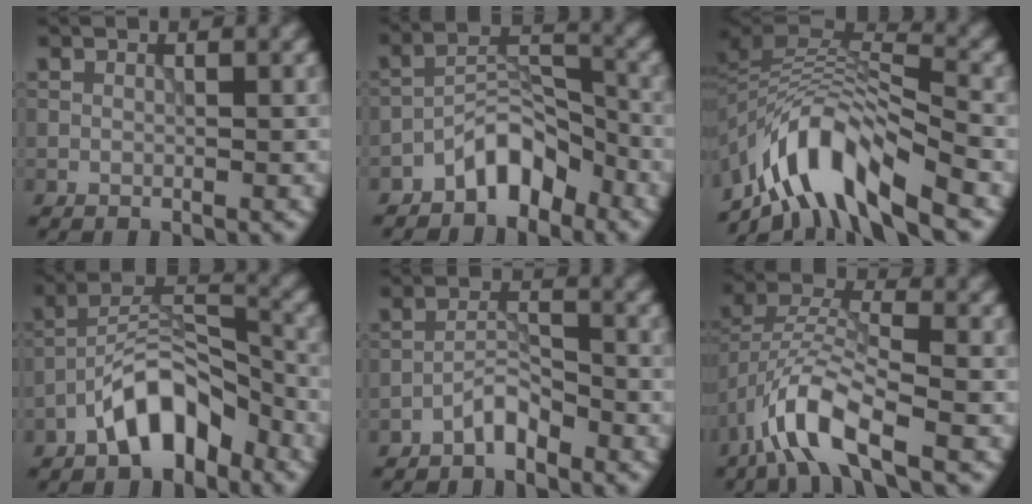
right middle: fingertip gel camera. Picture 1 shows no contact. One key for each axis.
{"total": 4.5, "fx": -3.3, "fy": 2.0, "fz": 2.4, "tx": -0.025, "ty": 0.021, "tz": -0.062}
{"total": 9.4, "fx": -5.9, "fy": 3.5, "fz": 6.3, "tx": -0.095, "ty": 0.009, "tz": -0.117}
{"total": 7.3, "fx": -4.5, "fy": 3.3, "fz": 4.7, "tx": -0.070, "ty": 0.019, "tz": -0.089}
{"total": 2.3, "fx": -1.9, "fy": 0.6, "fz": 1.1, "tx": -0.016, "ty": 0.012, "tz": -0.039}
{"total": 6.6, "fx": -3.6, "fy": 2.3, "fz": 5.1, "tx": -0.100, "ty": 0.004, "tz": -0.079}